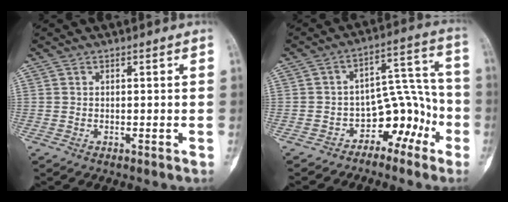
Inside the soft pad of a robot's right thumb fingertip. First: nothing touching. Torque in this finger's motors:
{"motor_torque": [0.49, -0.27, 0.46, -0.36, 0.07]}